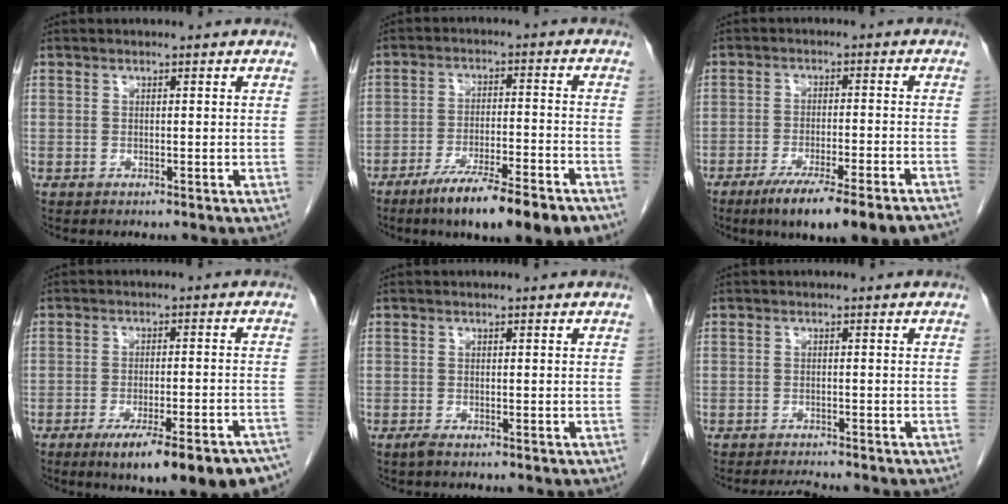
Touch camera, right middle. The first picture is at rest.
{"total": 13.7, "force": [-9.7, 1.4, 9.6], "torque": [-0.130, -0.021, -0.150]}
{"total": 14.7, "force": [-11.3, 0.6, 9.4], "torque": [-0.106, -0.027, -0.167]}
{"total": 17.5, "force": [-13.1, 3.2, 11.1], "torque": [-0.096, 0.007, -0.174]}
{"total": 0.9, "force": [-0.7, 0.1, 0.6], "torque": [-0.018, -0.003, -0.013]}
{"total": 2.4, "force": [-2.3, -0.3, 0.5], "torque": [-0.015, -0.013, -0.036]}